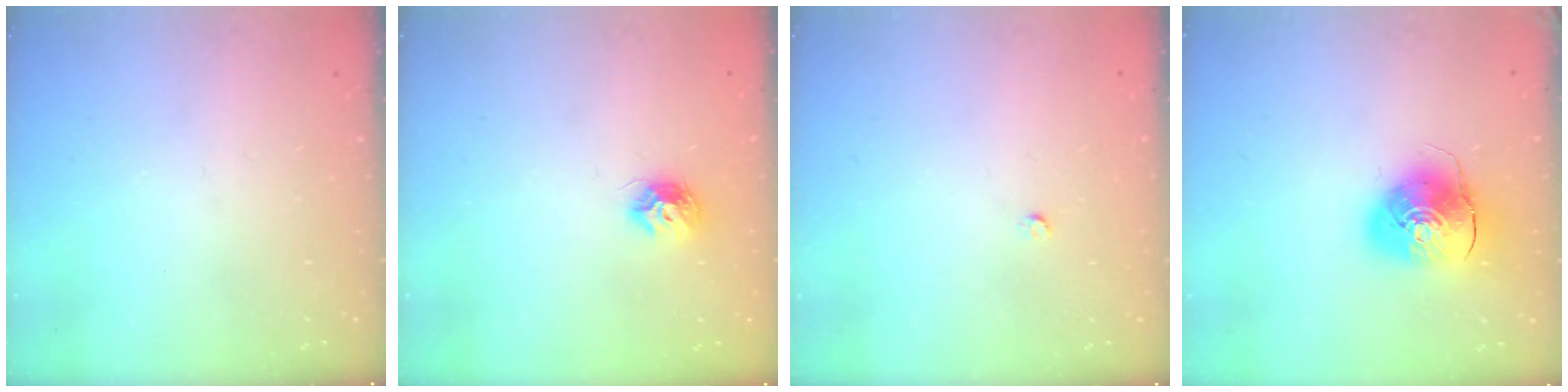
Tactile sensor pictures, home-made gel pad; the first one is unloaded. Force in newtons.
{"total": 8.0, "press": 8.0, "slide": 0.5}
{"total": 2.2, "press": 2.2, "slide": 0.3}
{"total": 10.1, "press": 10.0, "slide": 1.6}